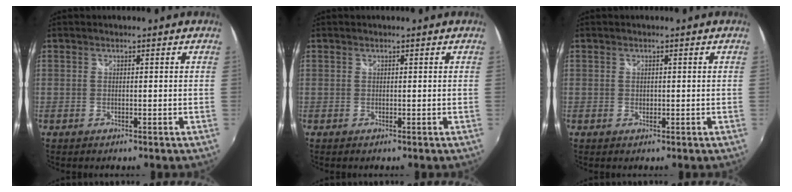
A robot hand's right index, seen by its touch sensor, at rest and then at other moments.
{"total": 0.0}
{"total": 0.5, "force": [0.1, 0.5, 0.2], "torque": [-0.001, 0.000, 0.001]}